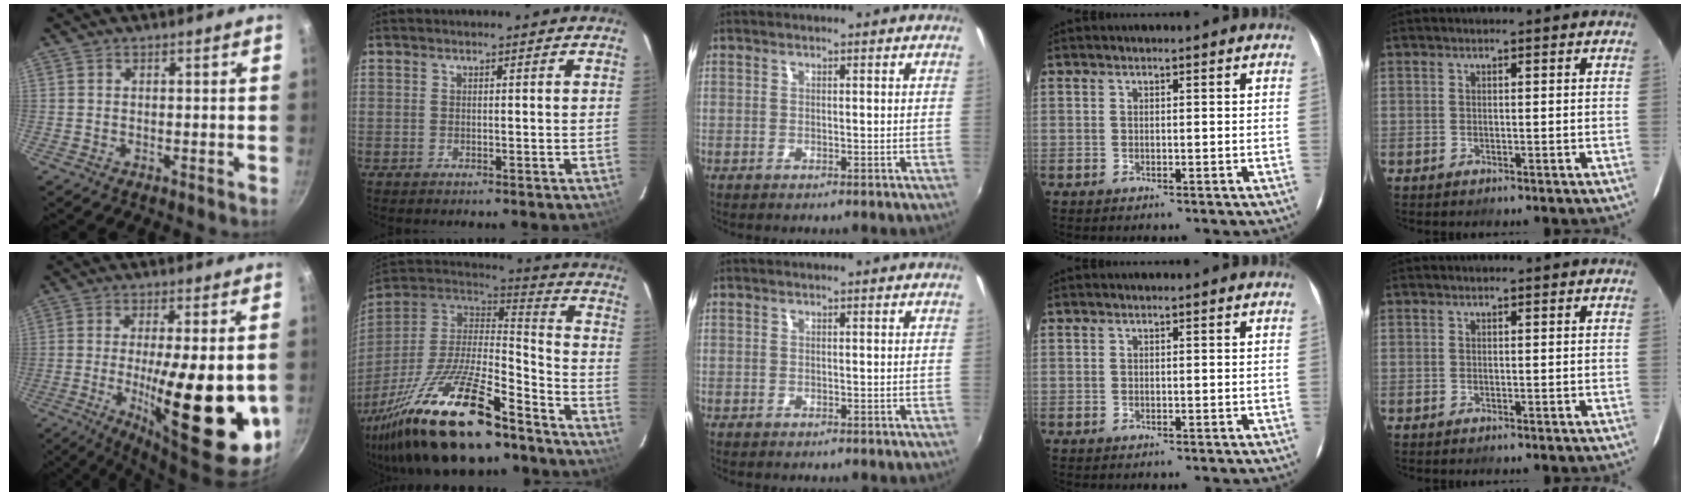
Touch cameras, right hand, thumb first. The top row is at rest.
{"thumb": {"total": 22.3, "force": [-3.6, 6.8, 20.9], "torque": [-0.301, -0.011, -0.042]}, "index": {"total": 27.9, "force": [-18.8, 8.8, 18.7], "torque": [-0.364, -0.034, -0.310]}}